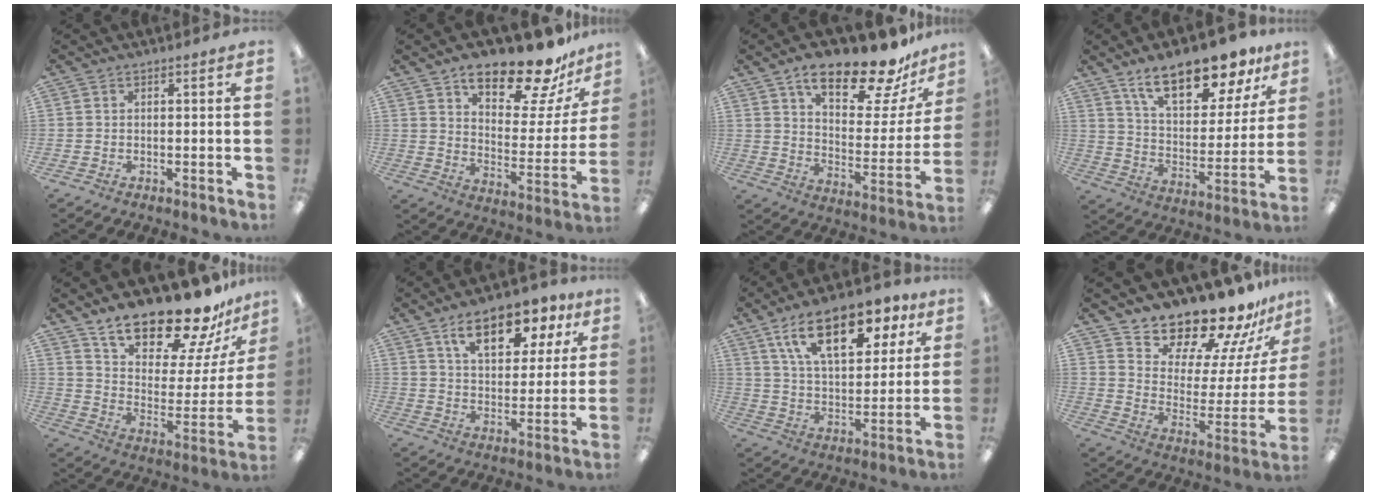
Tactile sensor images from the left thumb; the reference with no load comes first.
{"total": 17.7, "force": [14.0, 5.9, 9.1], "torque": [-0.135, -0.094, 0.235]}
{"total": 19.2, "force": [14.6, 6.5, 10.5], "torque": [-0.161, -0.093, 0.244]}
{"total": 18.8, "force": [13.8, 7.4, 10.4], "torque": [-0.160, -0.079, 0.233]}
{"total": 21.0, "force": [17.5, 6.7, 9.4], "torque": [-0.157, -0.126, 0.300]}
{"total": 14.0, "force": [8.5, 6.8, 8.8], "torque": [-0.130, -0.026, 0.145]}
{"total": 18.5, "force": [10.8, 9.1, 12.0], "torque": [-0.189, -0.033, 0.183]}
{"total": 17.2, "force": [16.1, 4.2, 4.1], "torque": [-0.066, -0.147, 0.271]}